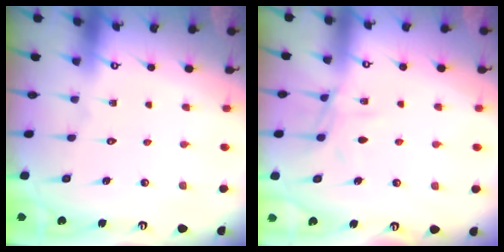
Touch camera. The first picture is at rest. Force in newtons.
{"total": 7.5, "press": 7.5, "slide": 0.6}